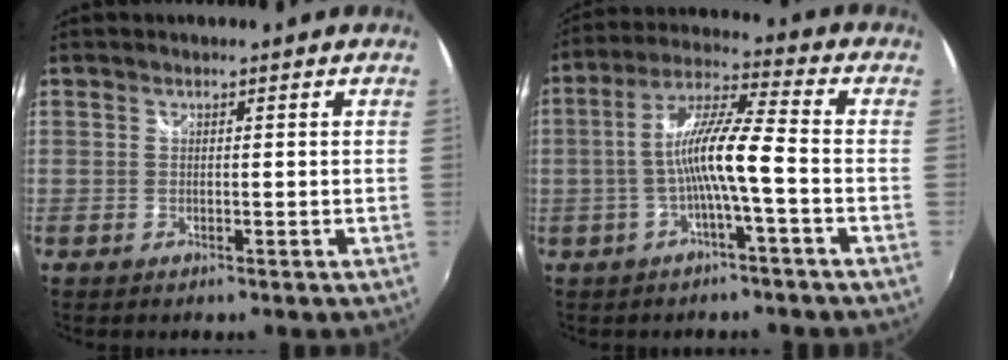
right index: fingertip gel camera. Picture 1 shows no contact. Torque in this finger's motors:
{"motor_torque": [1.62, -0.29, 0.89, 0.21]}